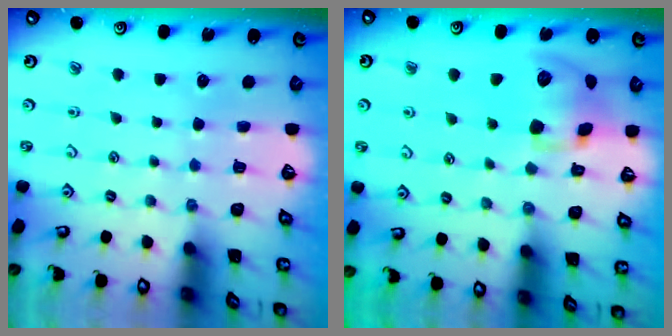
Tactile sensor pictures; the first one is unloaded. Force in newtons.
{"total": 13.2, "press": 13.1, "slide": 2.1}